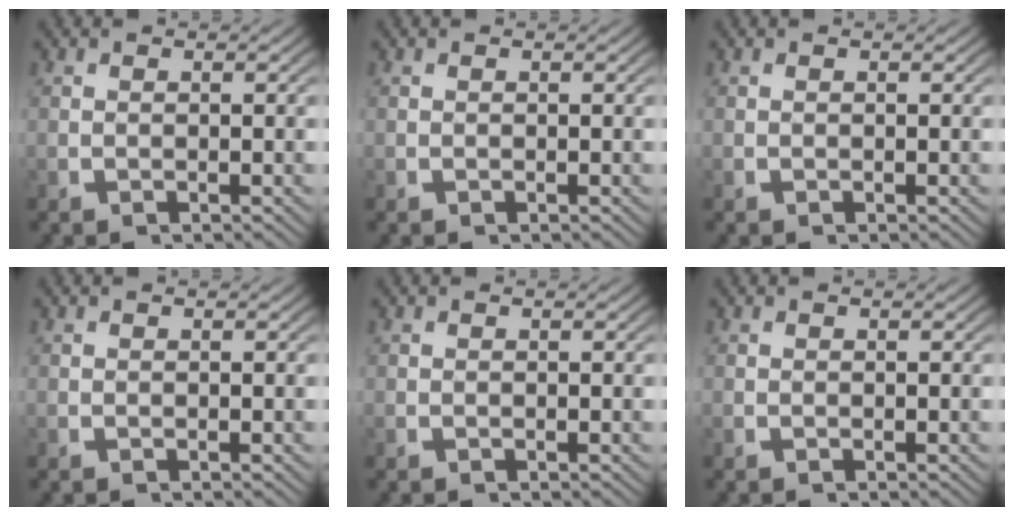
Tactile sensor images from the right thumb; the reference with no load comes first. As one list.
[{"total": 0.0}, {"total": 0.0}, {"total": 0.0}, {"total": 0.0}, {"total": 0.0}]